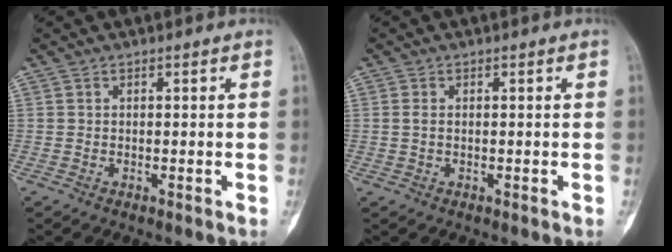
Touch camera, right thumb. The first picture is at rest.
{"total": 1.4, "force": [0.2, 0.9, 1.1], "torque": [-0.025, 0.001, 0.004]}